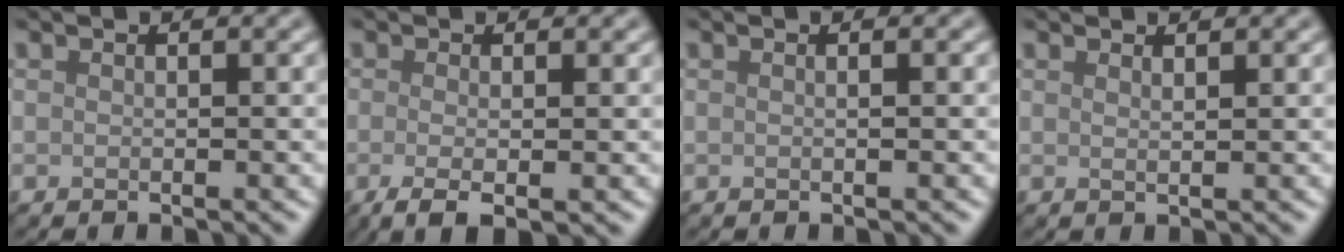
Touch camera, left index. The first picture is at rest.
{"total": 3.3, "force": [-0.7, 0.9, 3.1], "torque": [-0.054, -0.008, -0.015]}
{"total": 1.5, "force": [0.2, 0.6, 1.4], "torque": [-0.009, -0.001, -0.010]}
{"total": 1.0, "force": [0.8, 0.3, 0.6], "torque": [-0.004, 0.000, 0.007]}